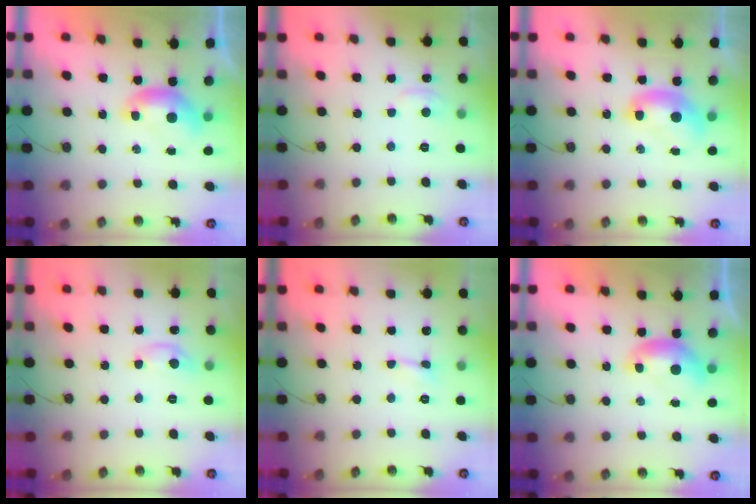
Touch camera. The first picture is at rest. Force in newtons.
{"total": 2.3, "press": 2.3, "slide": 0.6}
{"total": 2.1, "press": 2.1, "slide": 0.2}
{"total": 1.1, "press": 1.0, "slide": 0.2}
{"total": 1.6, "press": 1.5, "slide": 0.4}
{"total": 0.0}